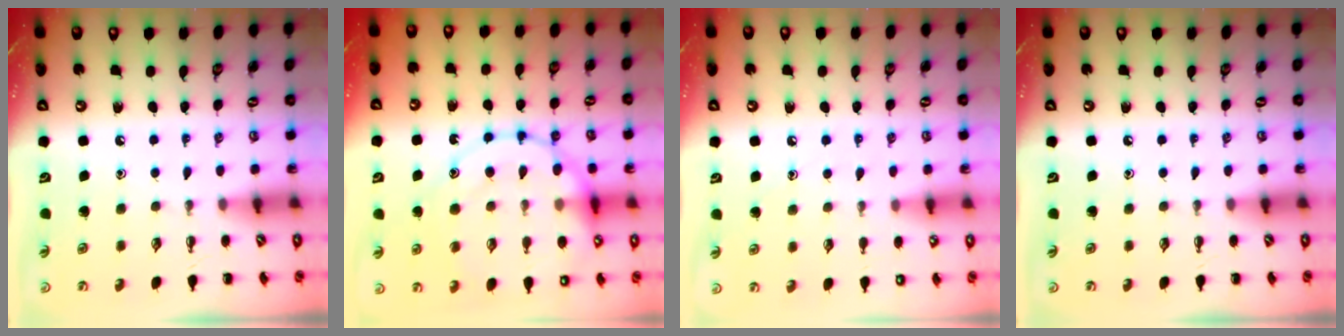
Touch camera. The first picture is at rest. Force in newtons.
{"total": 21.0, "press": 21.0, "slide": 1.8}
{"total": 7.2, "press": 6.9, "slide": 2.0}
{"total": 0.0}